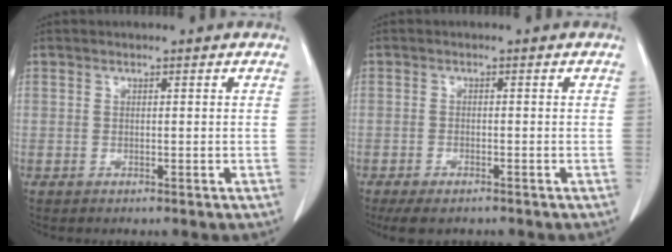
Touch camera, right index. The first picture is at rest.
{"total": 4.2, "force": [-3.3, 1.5, 2.2], "torque": [-0.033, -0.008, -0.047]}